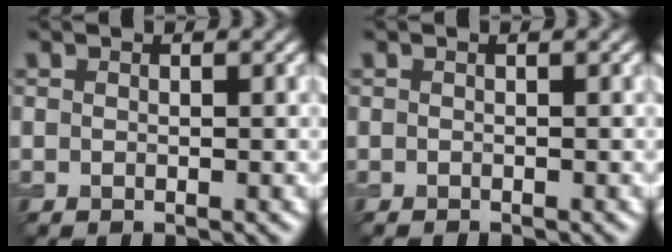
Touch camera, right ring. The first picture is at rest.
{"total": 0.7, "force": [-0.5, 0.3, 0.4], "torque": [0.000, -0.005, -0.008]}